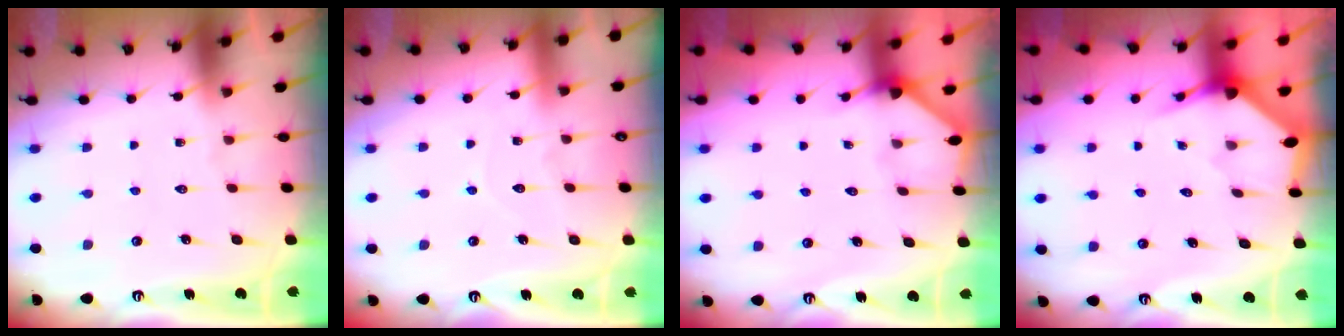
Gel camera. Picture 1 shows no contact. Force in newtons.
{"total": 5.7, "press": 5.7, "slide": 0.5}
{"total": 2.7, "press": 2.7, "slide": 0.2}
{"total": 3.2, "press": 3.2, "slide": 0.3}